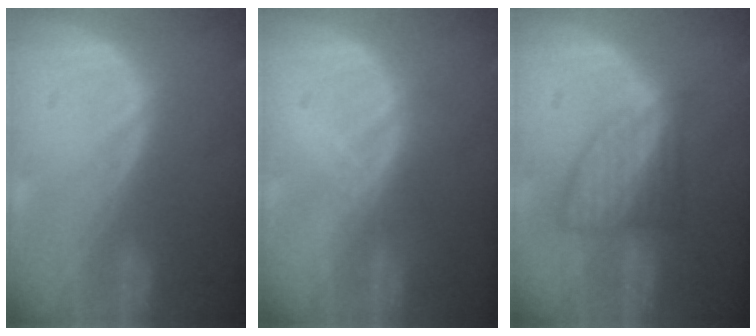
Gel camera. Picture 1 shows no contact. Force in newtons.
{"total": 1.8, "press": 1.6, "slide": 0.7}
{"total": 7.0, "press": 6.4, "slide": 2.8}